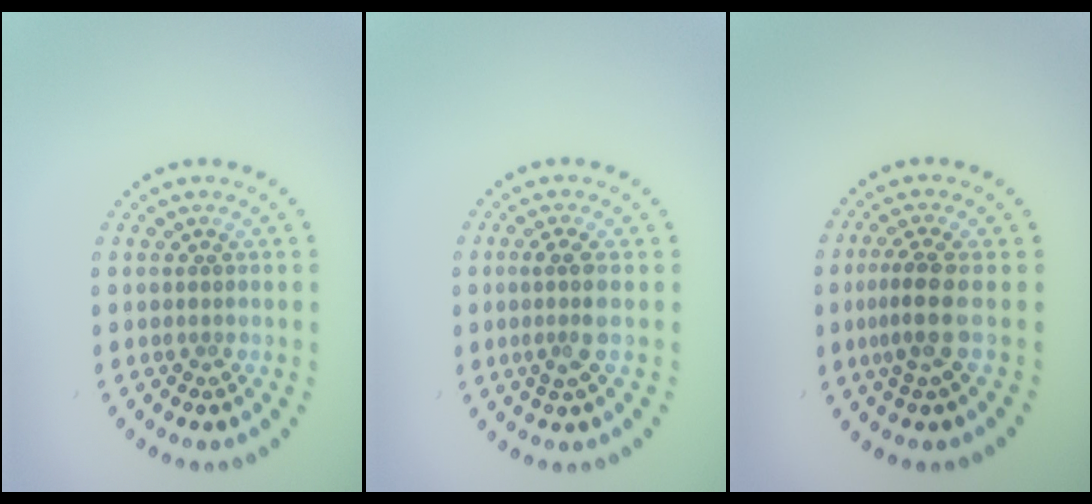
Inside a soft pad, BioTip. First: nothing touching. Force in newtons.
{"total": 2.3, "press": 1.9, "slide": 1.4}
{"total": 2.8, "press": 2.2, "slide": 1.8}